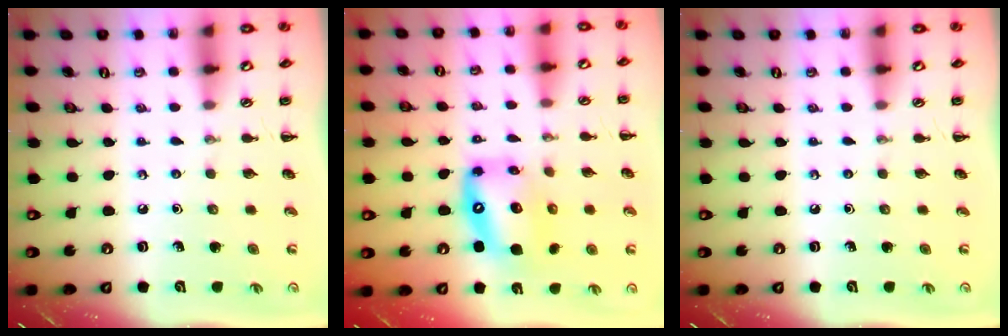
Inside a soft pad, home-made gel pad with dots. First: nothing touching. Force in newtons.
{"total": 11.9, "press": 11.4, "slide": 3.1}
{"total": 0.0}